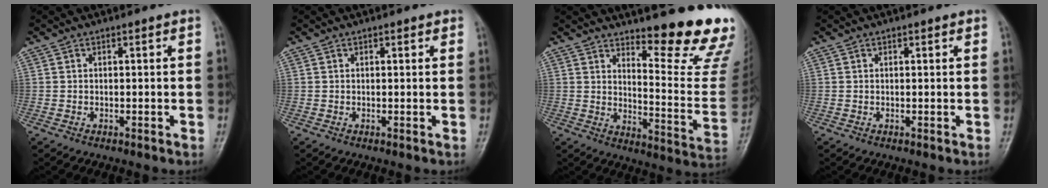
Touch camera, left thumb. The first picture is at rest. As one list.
[{"total": 1.0, "force": [0.6, 0.6, 0.6], "torque": [-0.002, -0.002, 0.004]}, {"total": 17.9, "force": [14.5, 3.0, 10.0], "torque": [-0.098, -0.157, 0.188]}, {"total": 0.7, "force": [0.4, 0.4, 0.4], "torque": [-0.003, -0.001, 0.003]}]